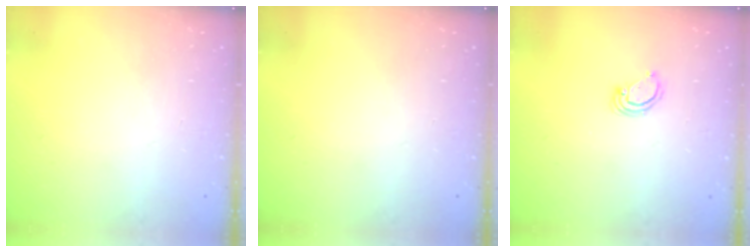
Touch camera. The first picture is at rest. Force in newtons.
{"total": 0.0}
{"total": 3.4, "press": 3.4, "slide": 0.3}